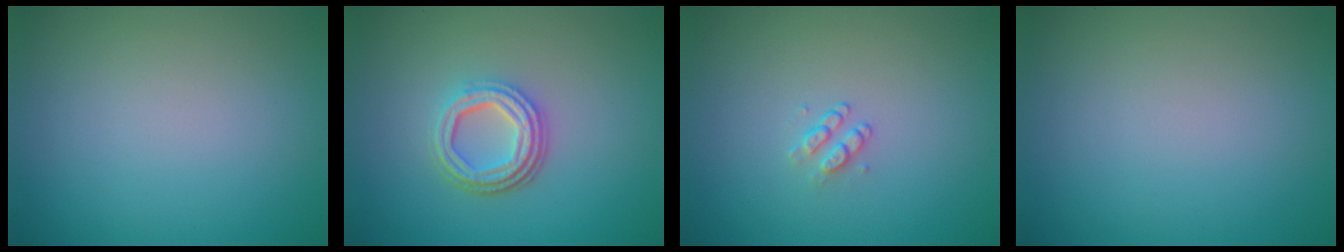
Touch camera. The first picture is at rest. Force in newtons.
{"total": 4.2, "press": 3.1, "slide": 2.7}
{"total": 1.1, "press": 0.8, "slide": 0.7}
{"total": 0.0}